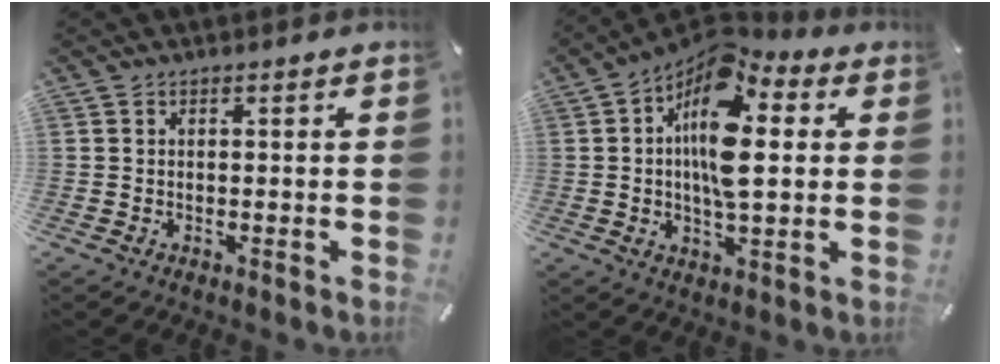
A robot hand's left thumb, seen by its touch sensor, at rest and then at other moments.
{"total": 15.2, "force": [3.8, 7.1, 12.9], "torque": [-0.251, -0.027, 0.062]}